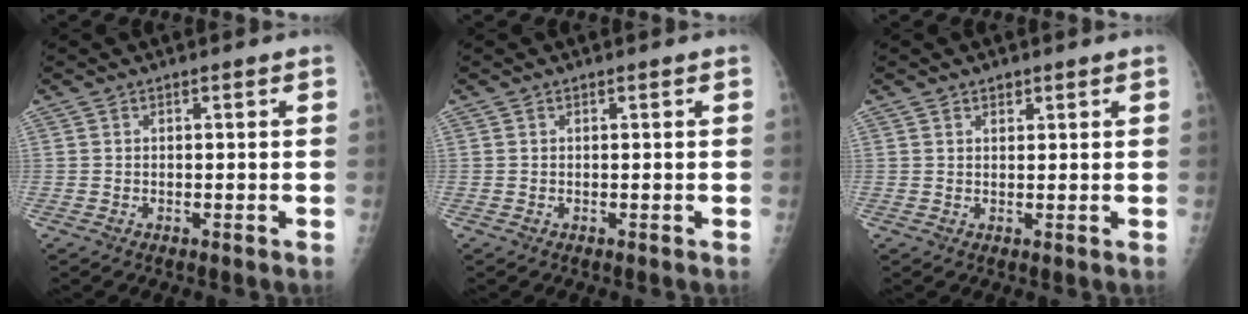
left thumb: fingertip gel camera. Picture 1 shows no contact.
{"total": 0.0}
{"total": 1.4, "force": [1.0, 0.9, 0.5], "torque": [0.002, -0.005, 0.013]}